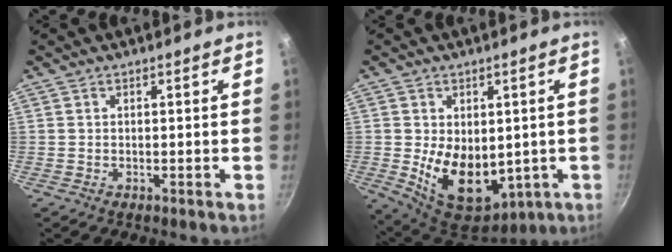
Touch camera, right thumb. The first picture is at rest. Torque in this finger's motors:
{"motor_torque": [-0.64, 1.05, 1.59, -0.20, 0.41]}